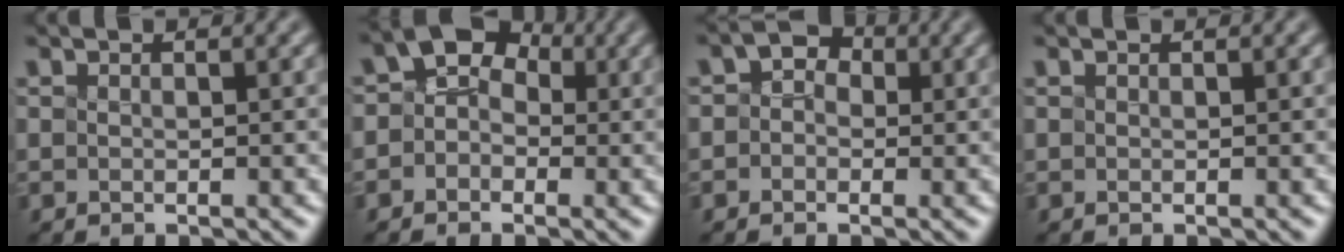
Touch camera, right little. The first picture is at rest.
{"total": 3.9, "force": [0.5, 3.0, 2.5], "torque": [-0.015, 0.030, -0.010]}
{"total": 1.5, "force": [-0.1, 1.3, 0.8], "torque": [-0.007, 0.010, -0.004]}
{"total": 0.0}